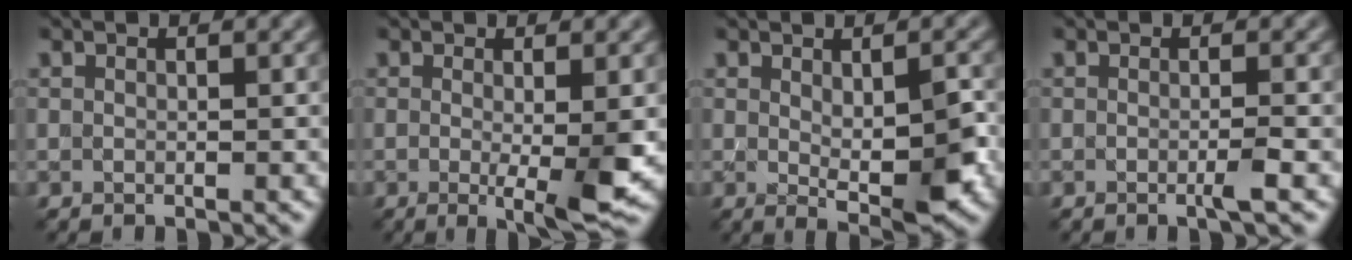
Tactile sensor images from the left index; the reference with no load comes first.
{"total": 4.0, "force": [-0.5, 0.4, 3.9], "torque": [-0.057, -0.012, -0.004]}
{"total": 4.5, "force": [-0.2, 1.1, 4.3], "torque": [-0.063, -0.006, 0.004]}
{"total": 1.2, "force": [-0.4, 0.2, 1.2], "torque": [-0.017, -0.008, -0.010]}